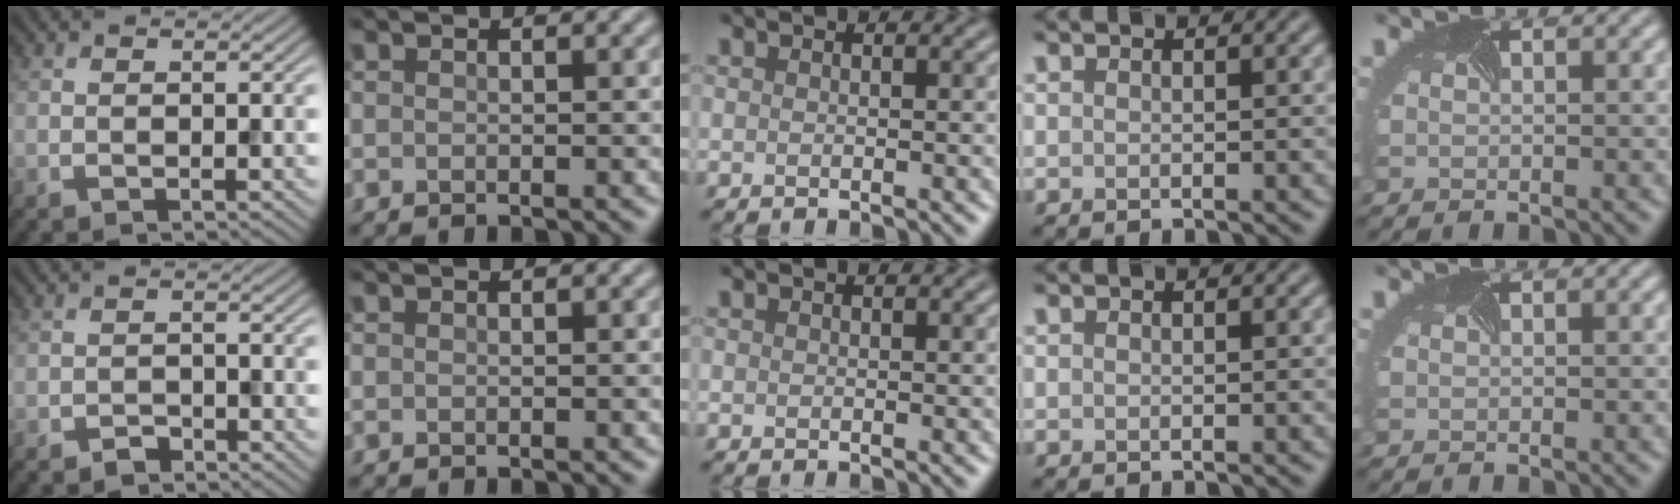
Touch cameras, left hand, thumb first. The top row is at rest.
{"thumb": {"total": 1.5, "force": [-1.2, 0.7, 0.4], "torque": [-0.004, 0.001, -0.026]}}